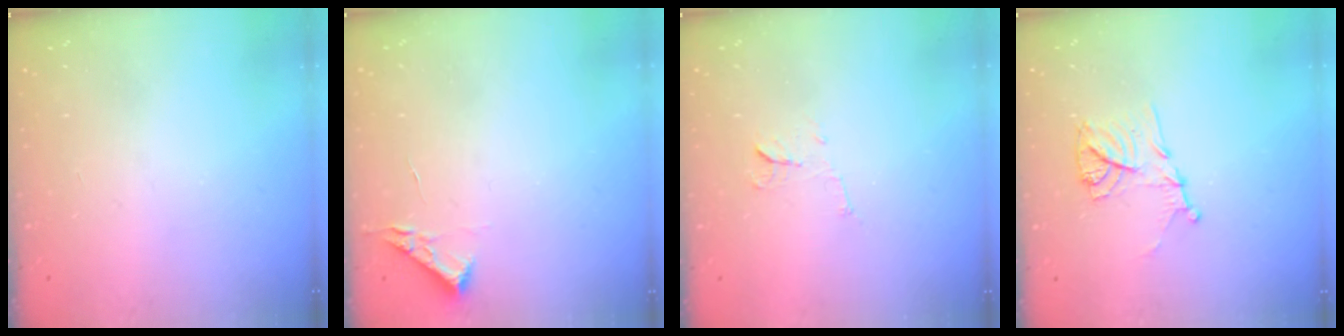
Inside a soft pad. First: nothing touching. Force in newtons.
{"total": 3.1, "press": 3.0, "slide": 0.4}
{"total": 5.6, "press": 5.6, "slide": 0.4}
{"total": 11.4, "press": 11.4, "slide": 0.3}